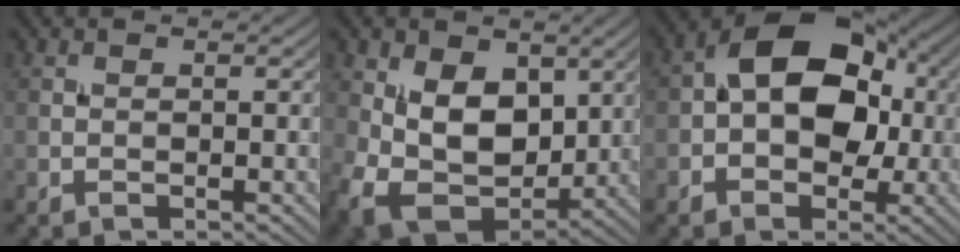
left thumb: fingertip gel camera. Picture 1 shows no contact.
{"total": 11.0, "force": [1.9, 7.6, 7.7], "torque": [-0.170, -0.021, 0.033]}
{"total": 12.0, "force": [0.4, 8.1, 8.8], "torque": [-0.116, 0.028, -0.017]}